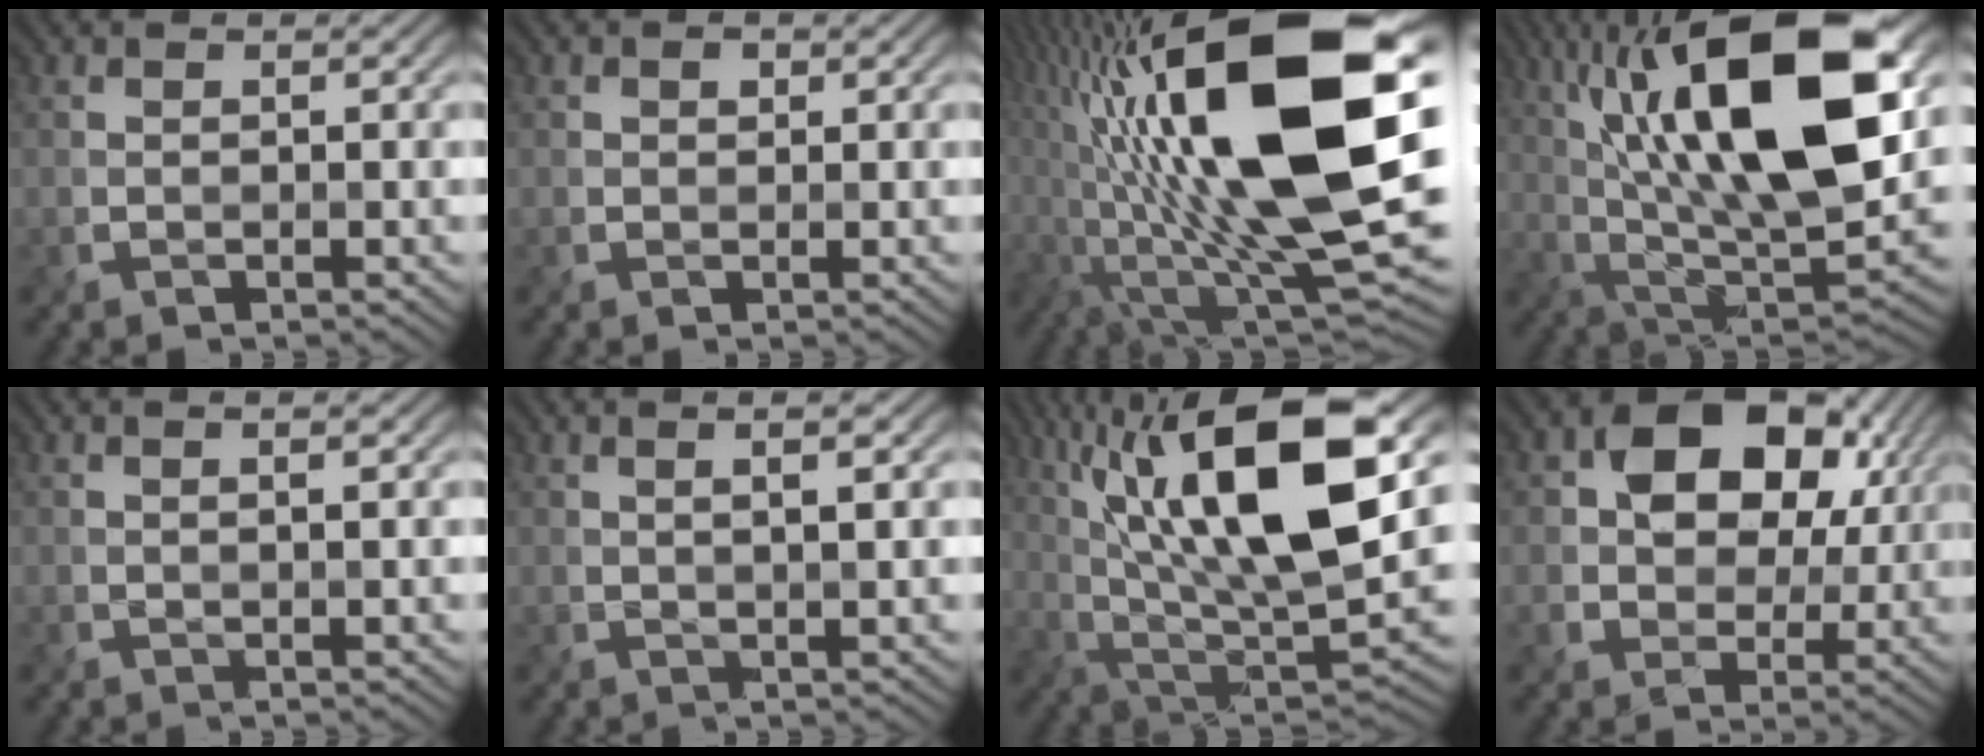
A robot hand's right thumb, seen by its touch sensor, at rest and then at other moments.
{"total": 1.0, "force": [0.4, 0.8, 0.6], "torque": [-0.012, 0.000, 0.005]}
{"total": 23.3, "force": [4.1, 7.7, 21.6], "torque": [-0.416, 0.022, 0.070]}
{"total": 20.6, "force": [7.0, 7.6, 17.8], "torque": [-0.318, 0.040, 0.112]}
{"total": 0.9, "force": [0.1, -0.3, 0.9], "torque": [-0.016, 0.005, 0.000]}
{"total": 2.4, "force": [0.7, 0.0, 2.3], "torque": [-0.026, 0.001, 0.006]}
{"total": 18.4, "force": [6.5, 6.3, 16.1], "torque": [-0.303, 0.025, 0.115]}
{"total": 11.9, "force": [3.6, 8.4, 7.5], "torque": [-0.118, 0.007, 0.053]}